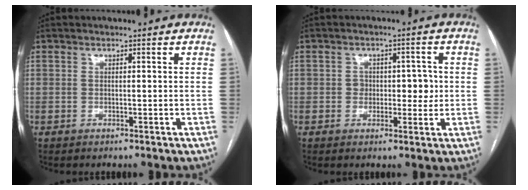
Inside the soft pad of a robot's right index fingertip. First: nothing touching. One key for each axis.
{"total": 4.7, "fx": 0.0, "fy": 3.2, "fz": 3.5, "tx": -0.034, "ty": 0.014, "tz": 0.002}